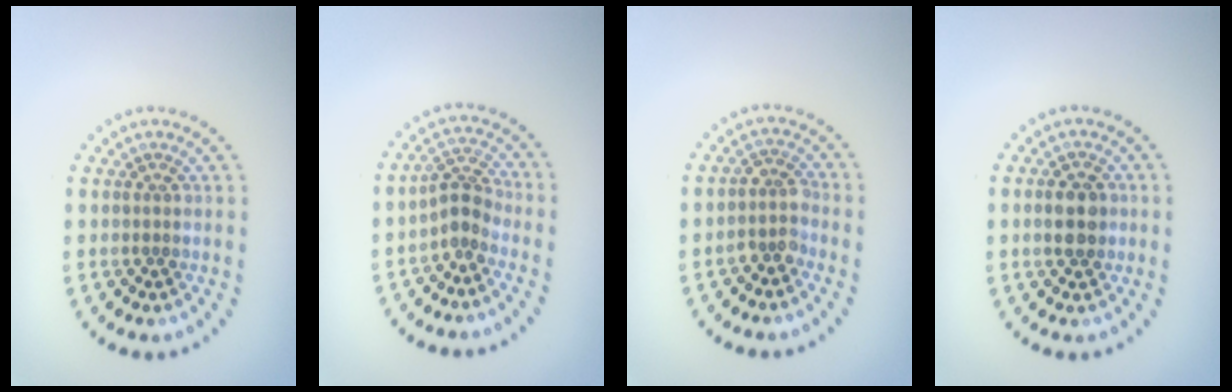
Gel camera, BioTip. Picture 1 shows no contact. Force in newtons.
{"total": 2.3, "press": 1.8, "slide": 1.5}
{"total": 2.1, "press": 1.6, "slide": 1.4}
{"total": 3.2, "press": 3.2, "slide": 0.3}